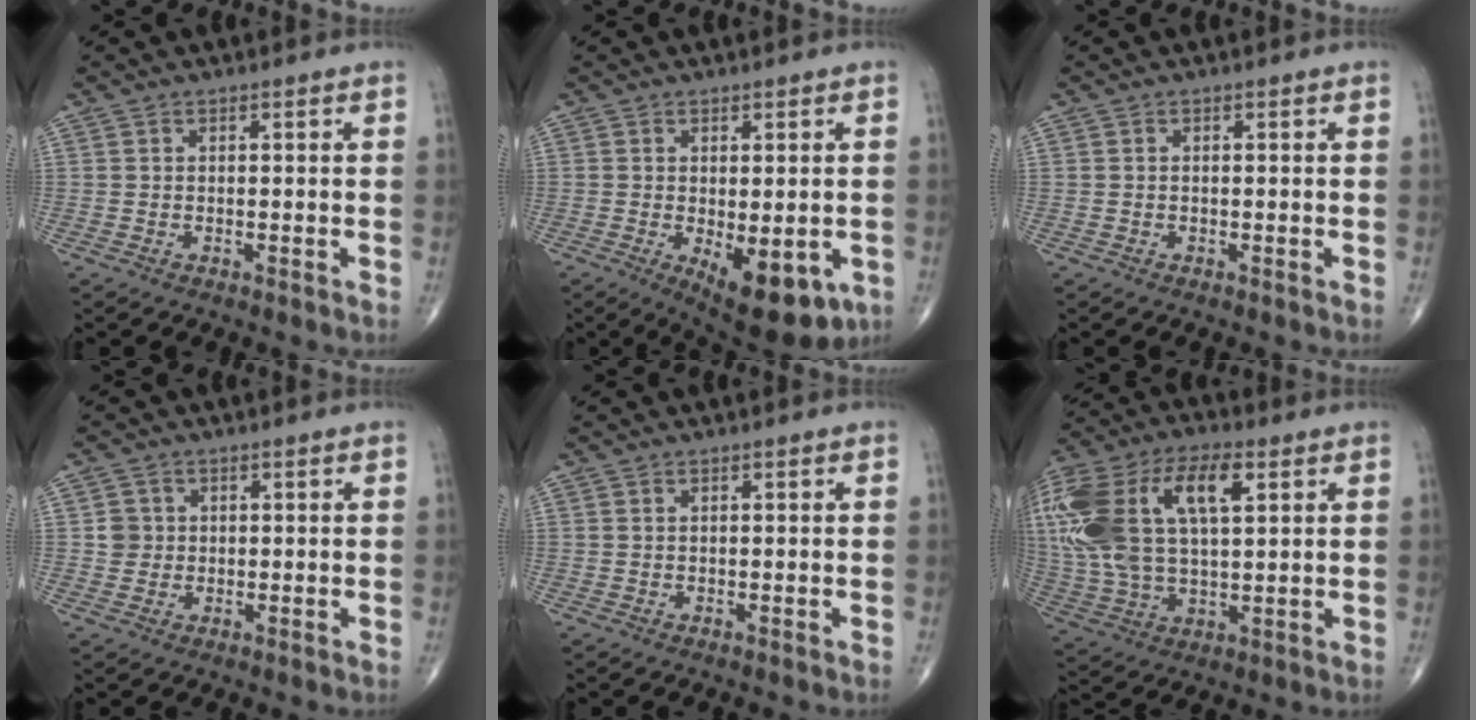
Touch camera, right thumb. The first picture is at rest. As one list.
[{"total": 11.9, "force": [-4.1, 5.1, 10.0], "torque": [-0.124, -0.014, -0.046]}, {"total": 0.0}, {"total": 2.7, "force": [0.2, 2.6, 0.4], "torque": [0.012, 0.005, 0.001]}, {"total": 0.0}, {"total": 26.2, "force": [7.3, 13.5, 21.2], "torque": [-0.488, 0.031, 0.133]}]